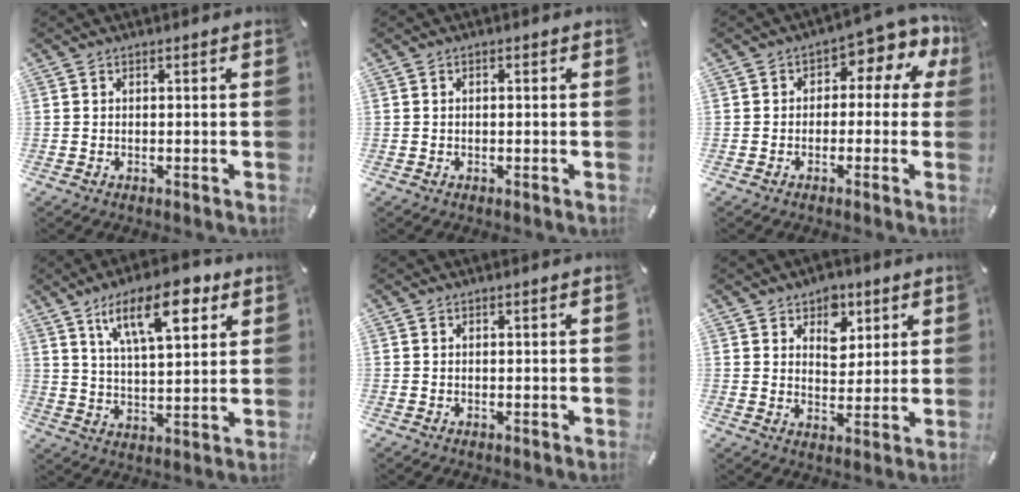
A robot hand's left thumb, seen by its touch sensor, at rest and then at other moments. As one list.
[{"total": 0.5, "force": [-0.2, 0.4, 0.3], "torque": [-0.006, 0.001, -0.004]}, {"total": 7.2, "force": [1.4, 4.3, 5.5], "torque": [-0.074, -0.010, 0.020]}, {"total": 15.7, "force": [8.5, 6.6, 11.5], "torque": [-0.179, -0.023, 0.141]}, {"total": 0.0}, {"total": 7.7, "force": [3.9, 6.1, 2.7], "torque": [-0.031, -0.018, 0.064]}]